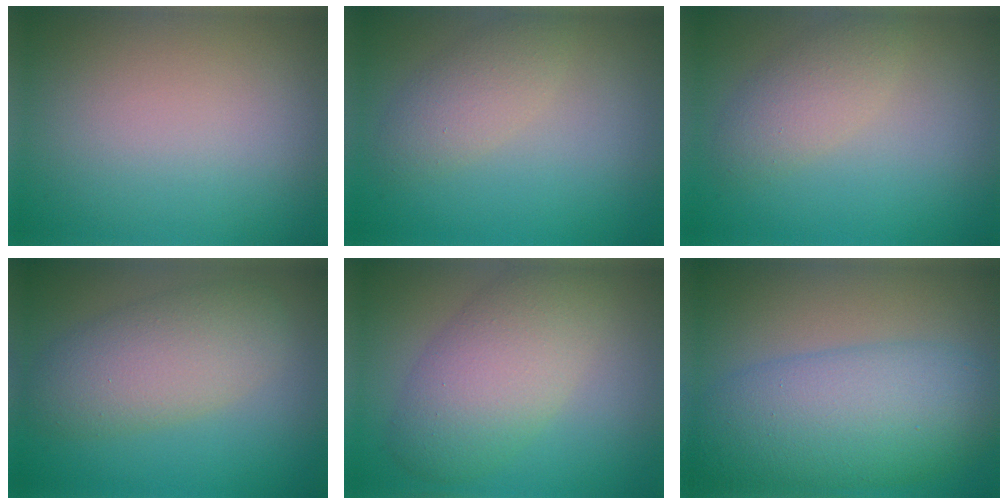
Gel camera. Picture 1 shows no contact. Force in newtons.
{"total": 2.7, "press": 2.7, "slide": 0.1}
{"total": 2.8, "press": 2.8, "slide": 0.1}
{"total": 5.5, "press": 5.5, "slide": 0.2}
{"total": 6.5, "press": 6.5, "slide": 0.3}
{"total": 8.9, "press": 8.9, "slide": 0.0}